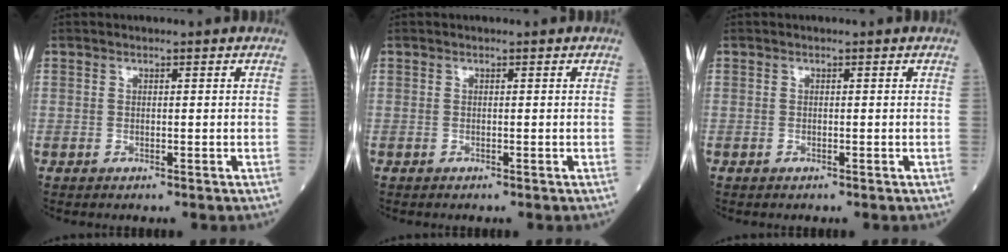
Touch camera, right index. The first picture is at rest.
{"total": 0.0}
{"total": 0.0}